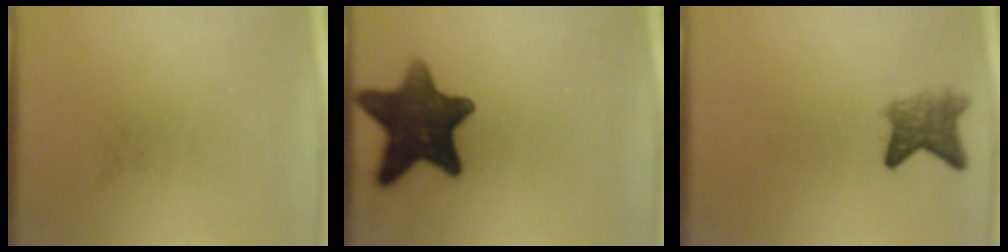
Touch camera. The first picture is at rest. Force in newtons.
{"total": 13.3}
{"total": 4.0}